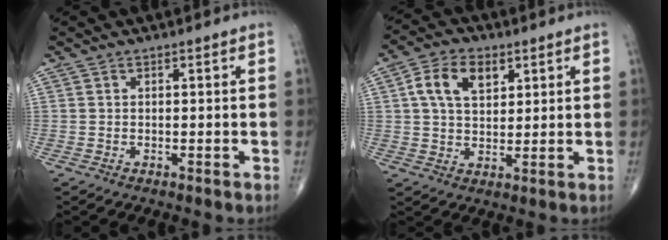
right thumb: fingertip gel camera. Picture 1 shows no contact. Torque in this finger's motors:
{"motor_torque": [-0.07, 0.21, 0.12, 0.08, 0.16]}